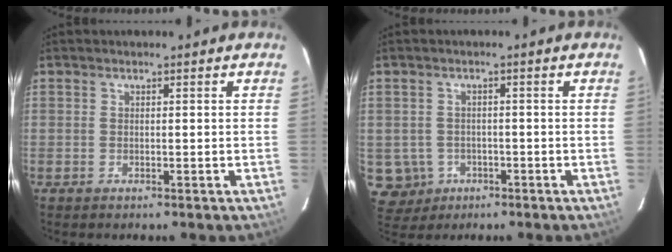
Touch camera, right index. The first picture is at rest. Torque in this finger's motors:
{"motor_torque": [-0.17, -0.12, -0.82, -0.21]}